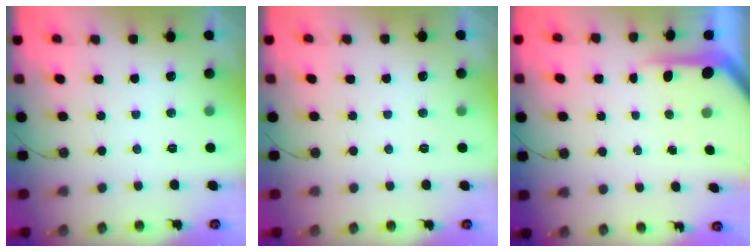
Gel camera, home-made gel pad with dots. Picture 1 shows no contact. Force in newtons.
{"total": 0.0}
{"total": 5.5, "press": 5.5, "slide": 0.6}